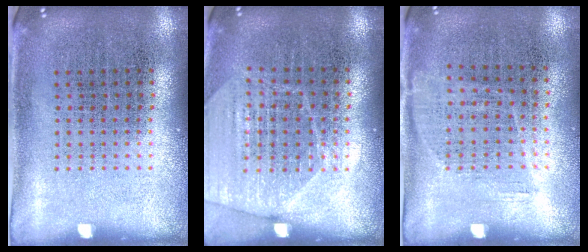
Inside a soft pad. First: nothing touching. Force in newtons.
{"total": 1.7, "press": 1.6, "slide": 0.5}
{"total": 1.1, "press": 0.9, "slide": 0.7}